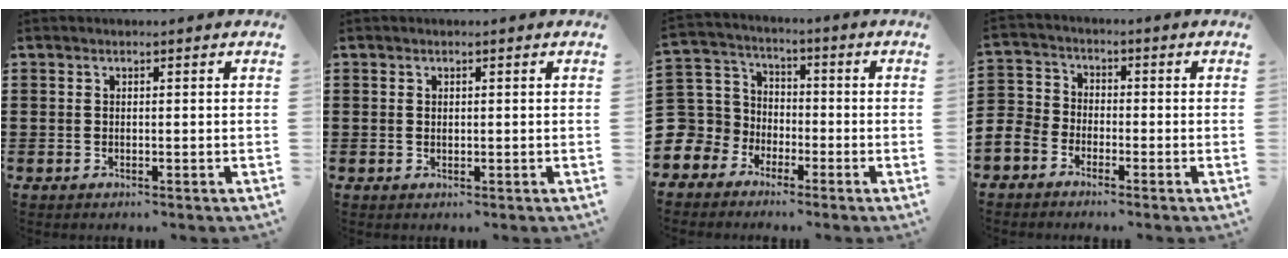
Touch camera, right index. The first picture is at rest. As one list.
[{"total": 0.5, "force": [0.3, 0.4, 0.1], "torque": [-0.003, 0.002, 0.007]}, {"total": 6.7, "force": [-2.0, 6.4, 0.3], "torque": [-0.066, -0.004, -0.048]}, {"total": 3.8, "force": [-2.9, 2.5, 0.2], "torque": [-0.038, -0.004, -0.070]}]